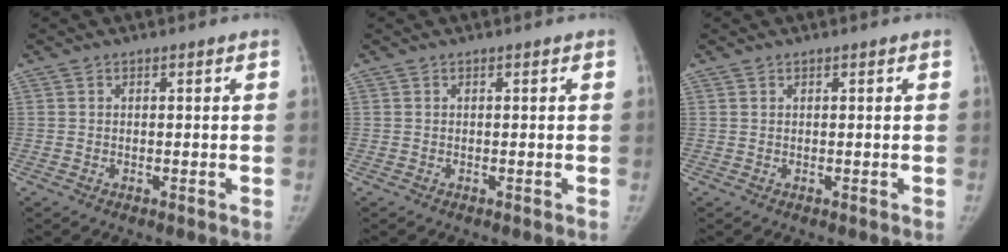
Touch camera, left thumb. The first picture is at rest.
{"total": 0.0}
{"total": 0.0}